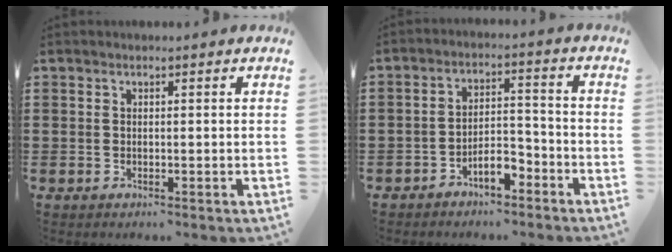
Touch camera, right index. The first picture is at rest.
{"total": 4.9, "force": [-3.6, 2.0, 2.8], "torque": [-0.047, 0.014, -0.067]}